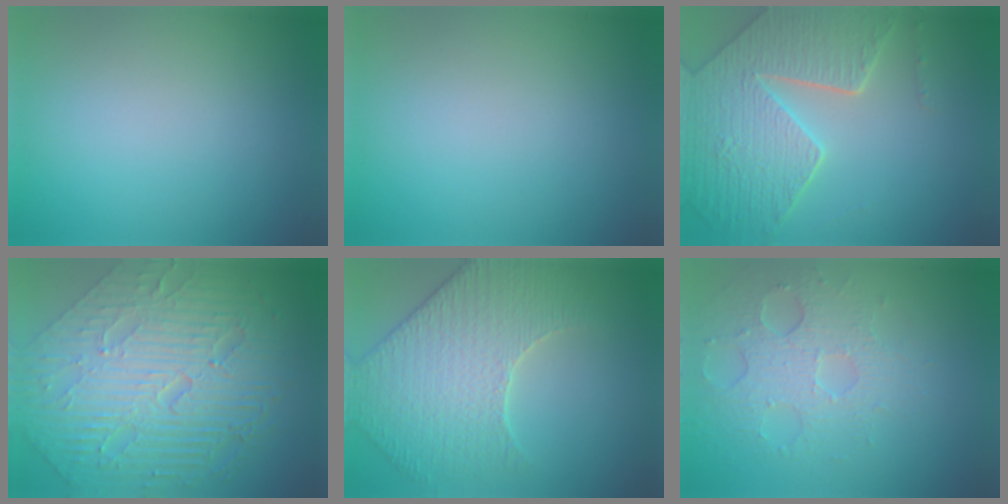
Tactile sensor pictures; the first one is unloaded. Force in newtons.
{"total": 0.0}
{"total": 7.9, "press": 5.8, "slide": 5.5}
{"total": 11.2, "press": 7.3, "slide": 8.5}
{"total": 5.0, "press": 4.9, "slide": 0.8}
{"total": 3.6, "press": 3.3, "slide": 1.5}